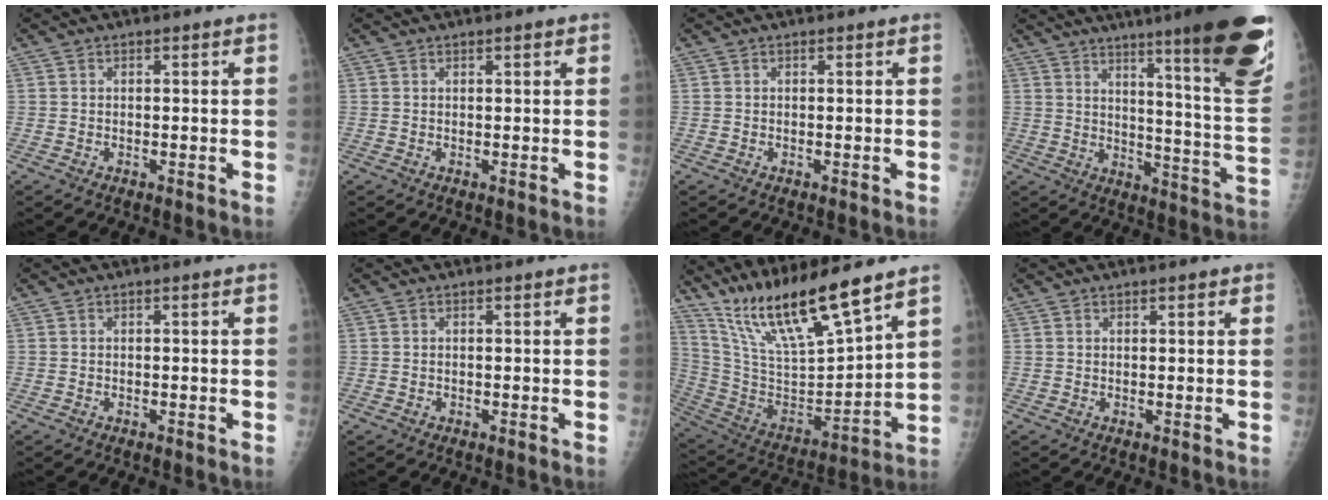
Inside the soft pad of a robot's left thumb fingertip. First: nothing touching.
{"total": 1.0, "force": [0.8, 0.4, 0.5], "torque": [-0.004, -0.002, 0.008]}
{"total": 0.0}
{"total": 25.3, "force": [16.3, 2.1, 19.2], "torque": [-0.229, -0.094, 0.221]}
{"total": 0.0}
{"total": 0.0}
{"total": 20.0, "force": [15.5, 2.7, 12.4], "torque": [-0.205, -0.074, 0.299]}
{"total": 1.2, "force": [0.9, 0.5, 0.7], "torque": [-0.003, -0.003, 0.009]}